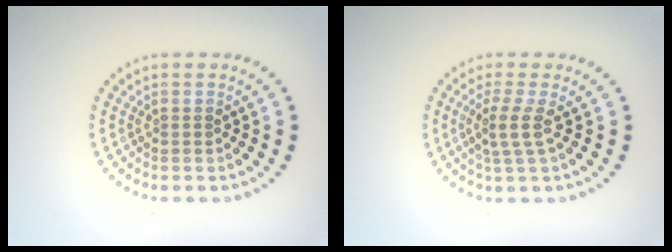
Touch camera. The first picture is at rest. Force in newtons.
{"total": 2.2, "press": 1.7, "slide": 1.4}